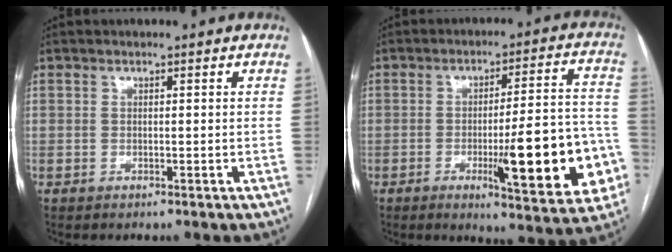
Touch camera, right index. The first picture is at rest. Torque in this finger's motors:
{"motor_torque": [2.10, -0.04, 0.71, 0.18]}